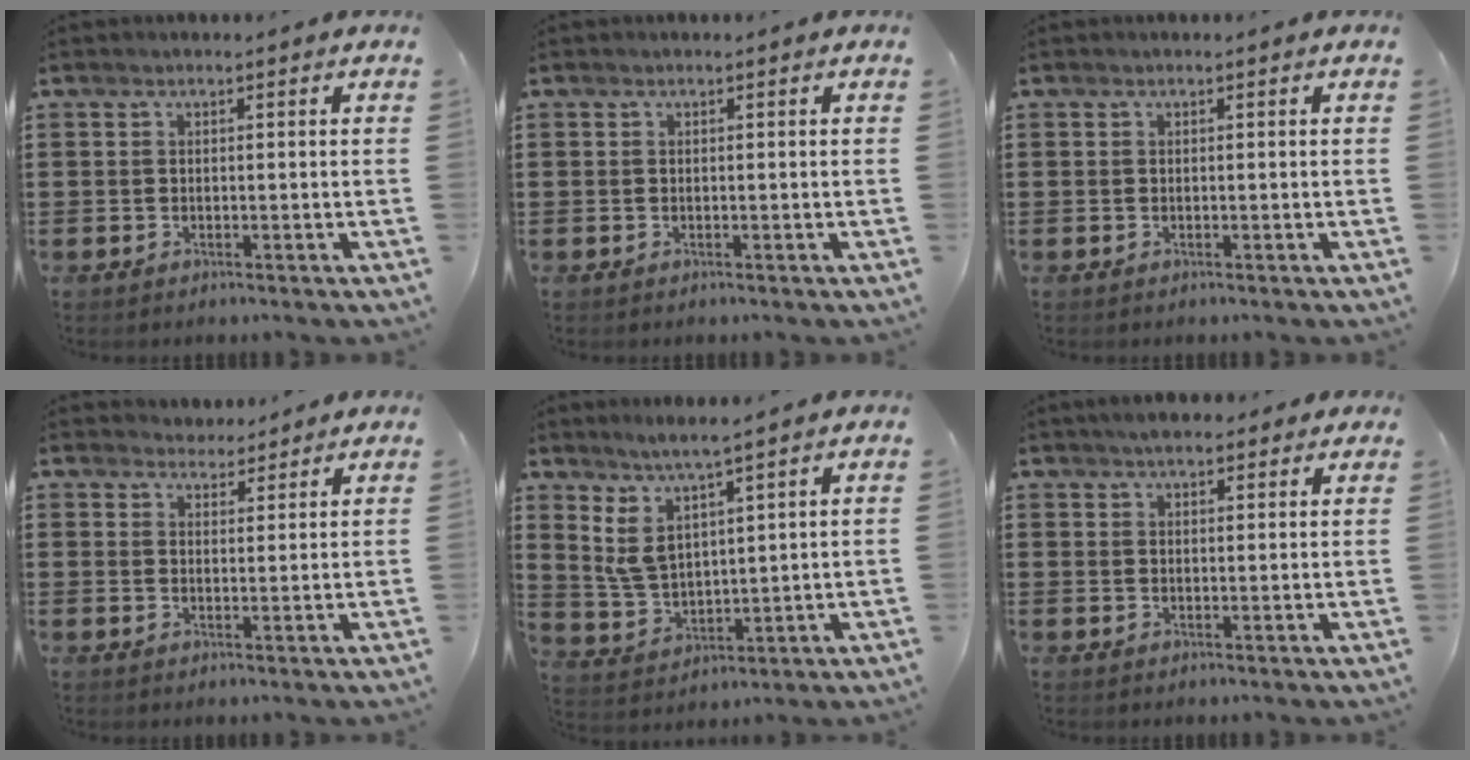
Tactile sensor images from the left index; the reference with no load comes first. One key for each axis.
{"total": 0.0}
{"total": 0.0}
{"total": 2.9, "fx": 2.8, "fy": 0.7, "fz": -0.1, "tx": -0.007, "ty": -0.005, "tz": 0.054}
{"total": 6.5, "fx": 4.1, "fy": 2.3, "fz": 4.5, "tx": -0.113, "ty": -0.012, "tz": 0.071}
{"total": 3.3, "fx": 2.7, "fy": 1.3, "fz": 1.3, "tx": -0.032, "ty": 0.007, "tz": 0.051}